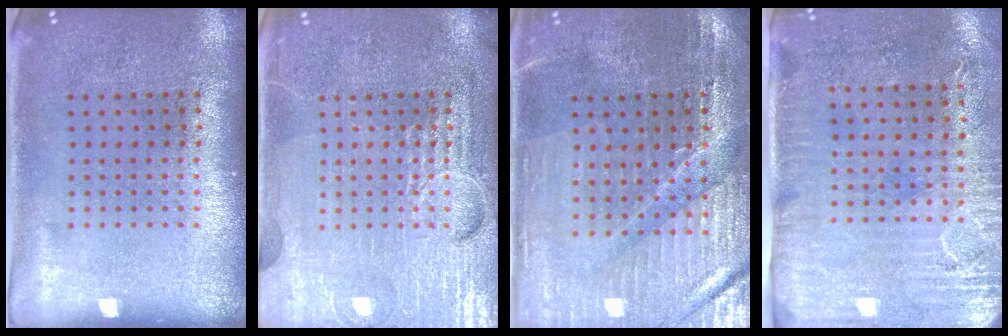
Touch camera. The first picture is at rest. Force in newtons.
{"total": 6.5, "press": 6.5, "slide": 0.8}
{"total": 3.1, "press": 3.0, "slide": 0.5}
{"total": 3.0, "press": 2.5, "slide": 1.7}